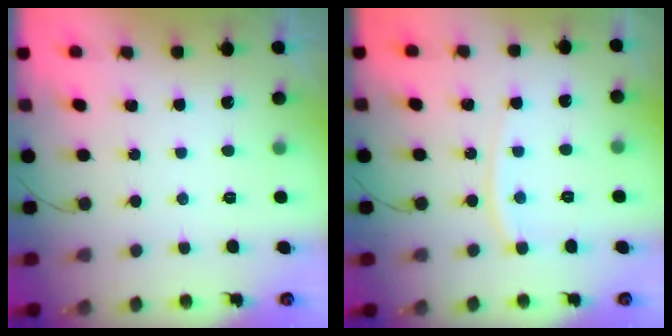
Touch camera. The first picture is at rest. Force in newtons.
{"total": 7.4, "press": 7.3, "slide": 0.9}